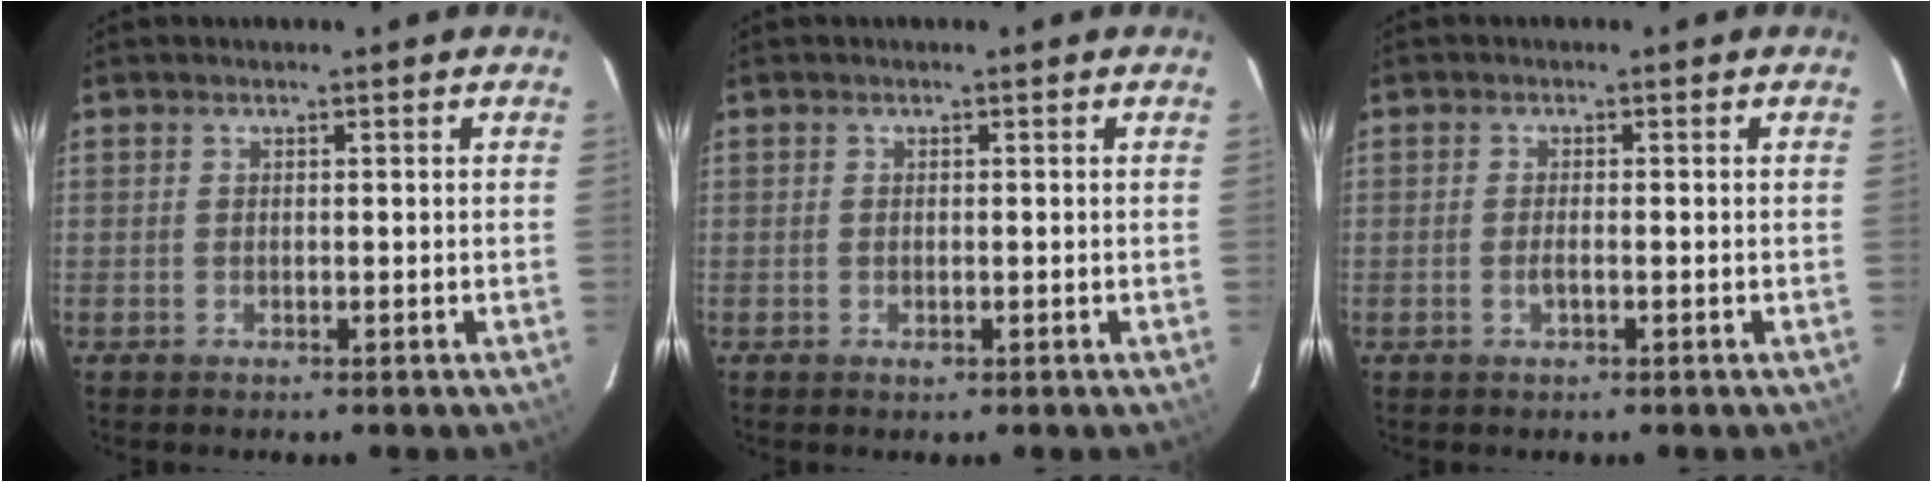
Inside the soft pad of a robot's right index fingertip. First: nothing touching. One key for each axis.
{"total": 0.8, "fx": -0.2, "fy": 0.4, "fz": 0.6, "tx": -0.012, "ty": 0.001, "tz": -0.003}
{"total": 1.4, "fx": -0.6, "fy": 0.2, "fz": 1.2, "tx": -0.026, "ty": -0.003, "tz": -0.010}